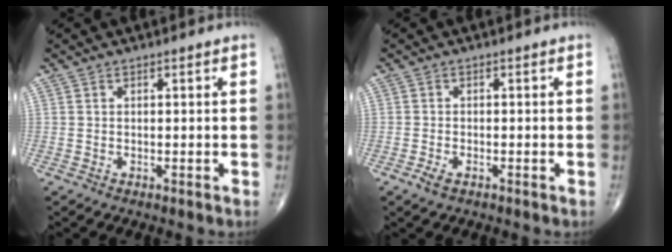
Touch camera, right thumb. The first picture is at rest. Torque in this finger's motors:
{"motor_torque": [0.23, -0.20, 0.14, 0.11, 0.01]}